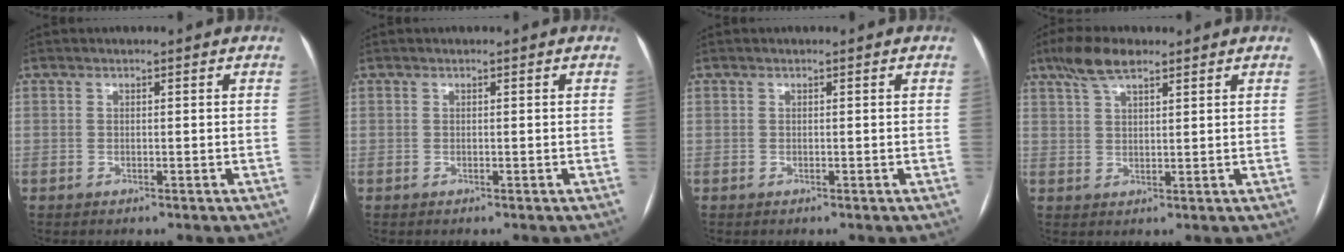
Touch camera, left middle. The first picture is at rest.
{"total": 0.0}
{"total": 0.0}
{"total": 5.9, "force": [4.2, 1.6, 3.8], "torque": [-0.083, 0.019, 0.080]}